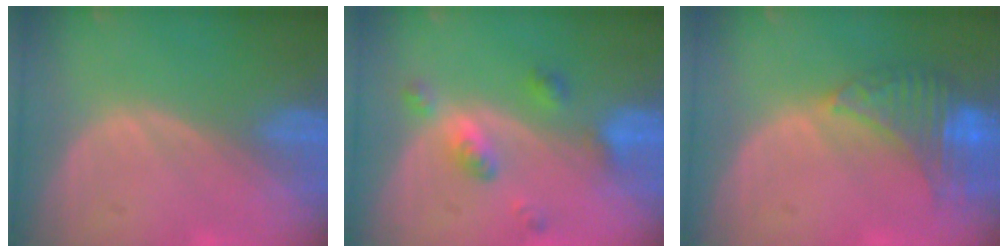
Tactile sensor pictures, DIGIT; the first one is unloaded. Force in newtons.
{"total": 5.2, "press": 4.7, "slide": 2.3}
{"total": 8.3, "press": 7.2, "slide": 4.0}